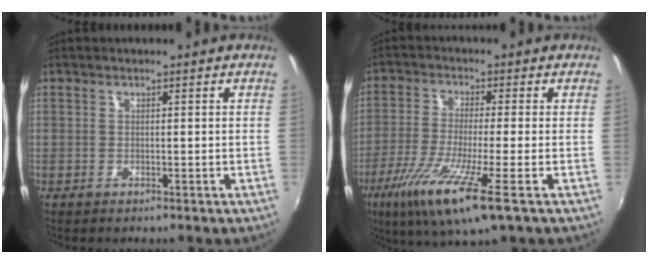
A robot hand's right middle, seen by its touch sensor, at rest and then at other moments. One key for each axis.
{"total": 12.9, "fx": -6.4, "fy": 0.7, "fz": 11.2, "tx": -0.239, "ty": -0.037, "tz": -0.120}